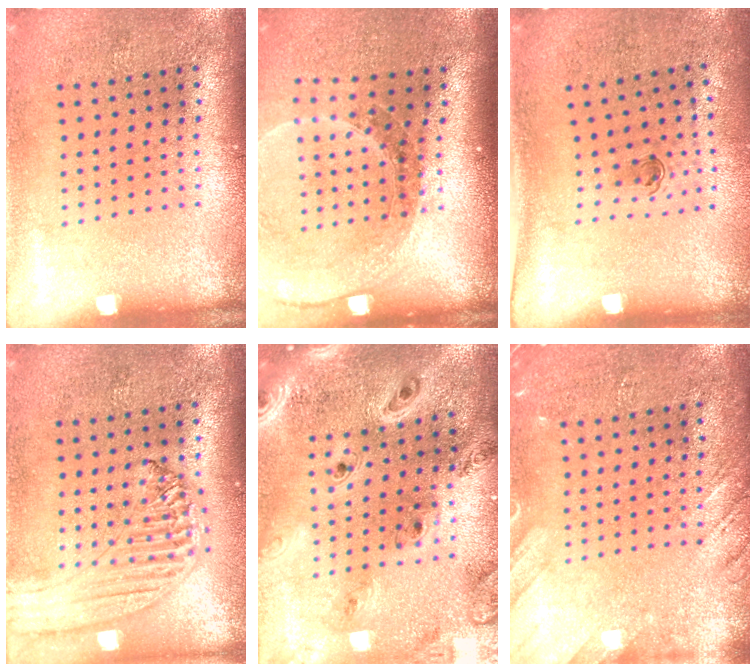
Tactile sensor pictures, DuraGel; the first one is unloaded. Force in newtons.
{"total": 1.7, "press": 1.7, "slide": 0.2}
{"total": 0.7, "press": 0.3, "slide": 0.6}
{"total": 1.4, "press": 1.3, "slide": 0.3}
{"total": 2.5, "press": 2.2, "slide": 1.2}
{"total": 2.1, "press": 2.1, "slide": 0.2}